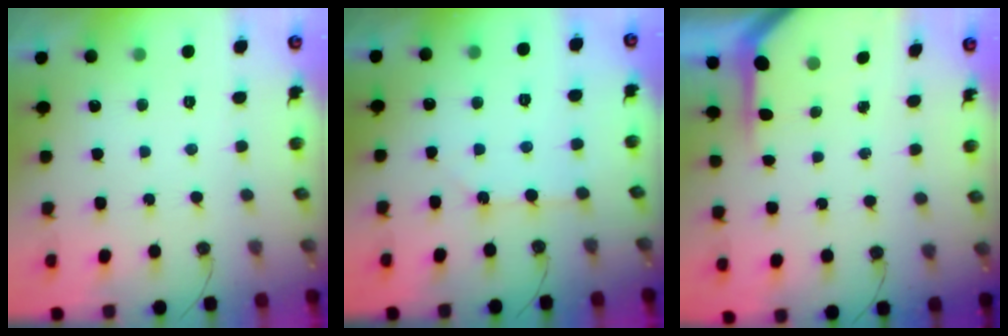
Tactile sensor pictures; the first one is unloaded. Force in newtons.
{"total": 1.2, "press": 1.2, "slide": 0.2}
{"total": 4.2, "press": 4.2, "slide": 0.4}